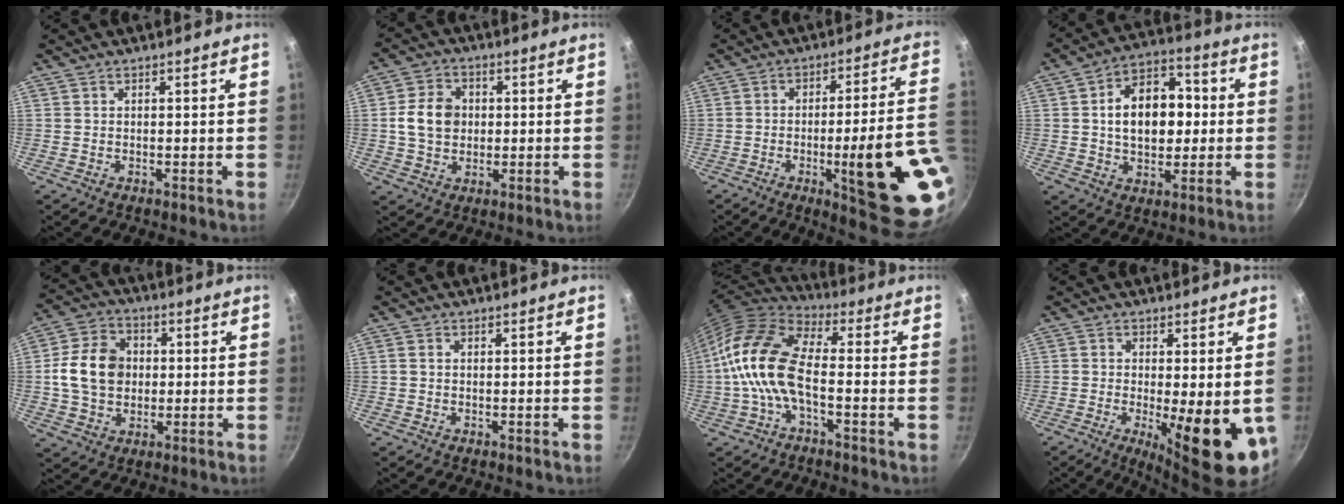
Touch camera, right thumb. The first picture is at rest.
{"total": 8.4, "force": [0.6, 6.8, 4.8], "torque": [-0.069, 0.010, 0.002]}
{"total": 21.5, "force": [-5.2, 4.0, 20.4], "torque": [-0.246, 0.011, -0.063]}
{"total": 14.8, "force": [1.0, 10.0, 10.8], "torque": [-0.129, 0.024, 0.008]}
{"total": 12.2, "force": [0.6, 9.6, 7.5], "torque": [-0.114, 0.014, 0.002]}
{"total": 0.7, "force": [0.1, 0.5, 0.4], "torque": [-0.007, 0.004, 0.000]}
{"total": 14.2, "force": [-2.3, 6.8, 12.2], "torque": [-0.235, 0.034, -0.063]}
{"total": 14.2, "force": [-3.2, 4.1, 13.3], "torque": [-0.173, -0.015, -0.035]}